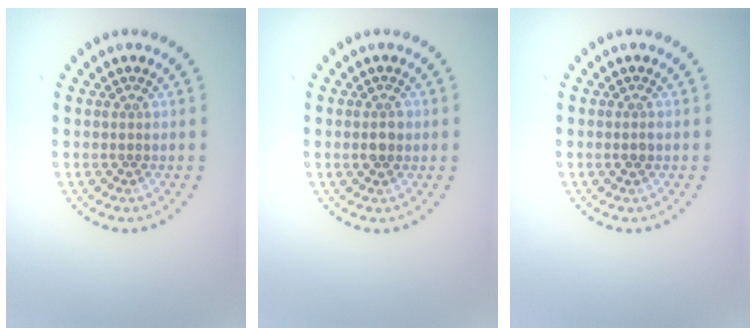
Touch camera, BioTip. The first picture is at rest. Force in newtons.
{"total": 1.4, "press": 1.4, "slide": 0.2}
{"total": 0.8, "press": 0.8, "slide": 0.3}